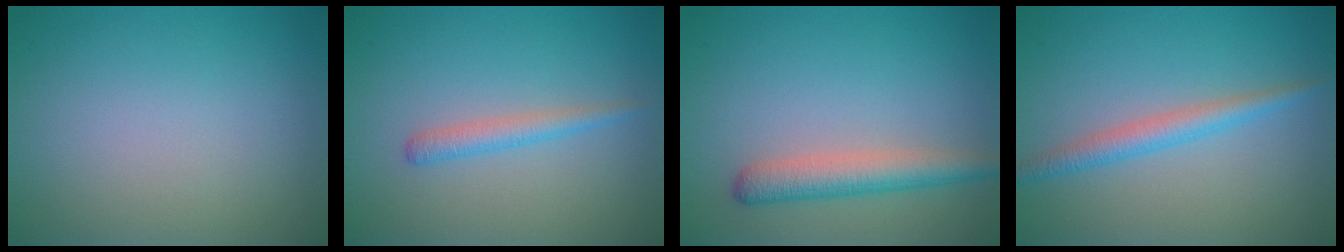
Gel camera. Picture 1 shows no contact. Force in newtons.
{"total": 1.7, "press": 1.7, "slide": 0.1}
{"total": 3.4, "press": 3.4, "slide": 0.1}
{"total": 2.4, "press": 2.4, "slide": 0.0}